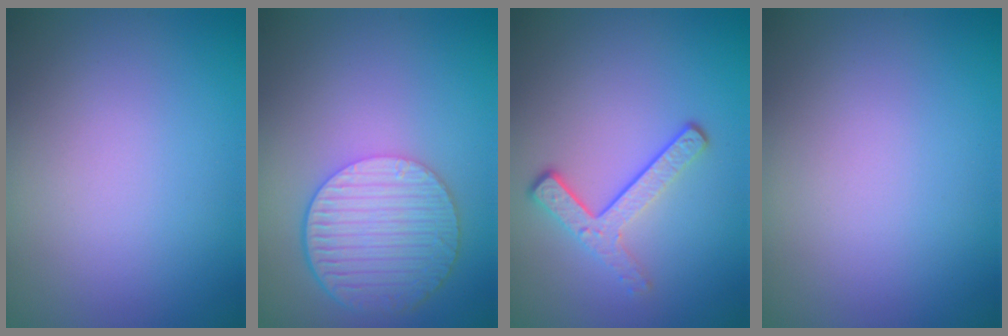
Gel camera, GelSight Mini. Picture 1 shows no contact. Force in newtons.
{"total": 6.1, "press": 4.5, "slide": 4.0}
{"total": 3.2, "press": 2.3, "slide": 2.2}
{"total": 0.0}